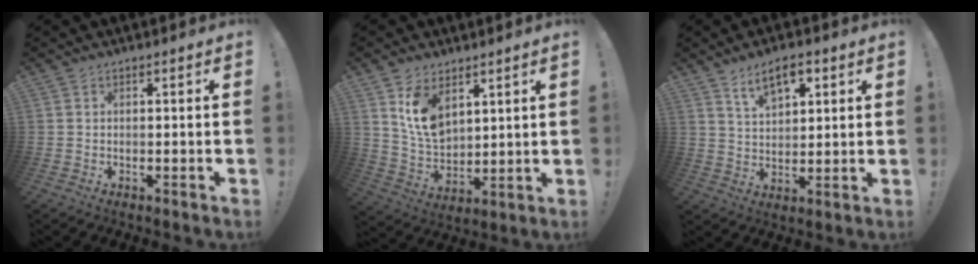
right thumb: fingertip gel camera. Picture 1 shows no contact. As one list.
[{"total": 11.4, "force": [6.2, 7.4, 6.0], "torque": [-0.109, -0.034, 0.120]}, {"total": 8.6, "force": [5.1, 4.3, 5.3], "torque": [-0.084, -0.014, 0.092]}]